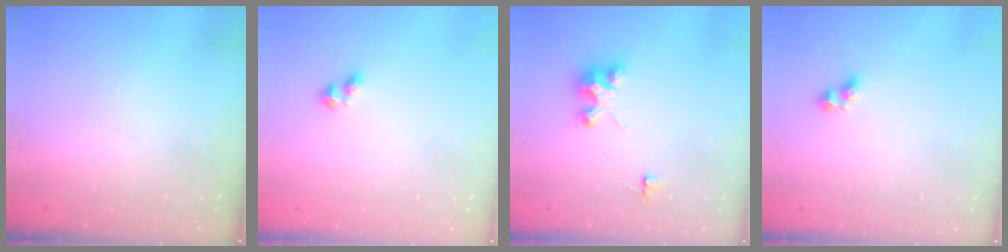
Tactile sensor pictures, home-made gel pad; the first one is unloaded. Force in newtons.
{"total": 2.1, "press": 2.0, "slide": 0.8}
{"total": 4.1, "press": 4.1, "slide": 0.2}
{"total": 4.4, "press": 4.3, "slide": 0.8}